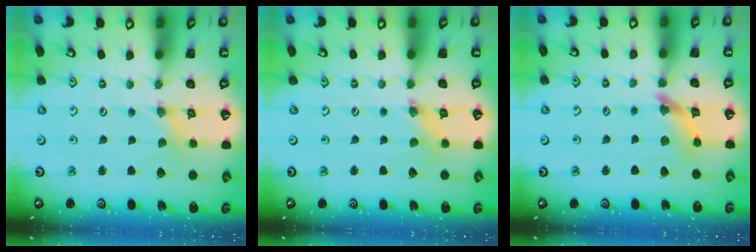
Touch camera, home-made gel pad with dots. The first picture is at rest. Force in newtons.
{"total": 1.8, "press": 1.8, "slide": 0.3}
{"total": 10.5, "press": 10.5, "slide": 1.1}